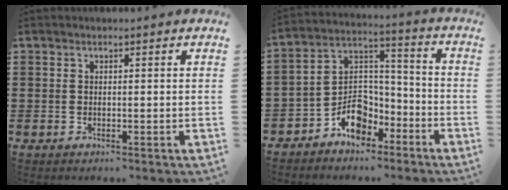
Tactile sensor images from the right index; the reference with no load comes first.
{"total": 7.5, "force": [-5.2, 4.7, 2.7], "torque": [-0.058, 0.016, -0.100]}